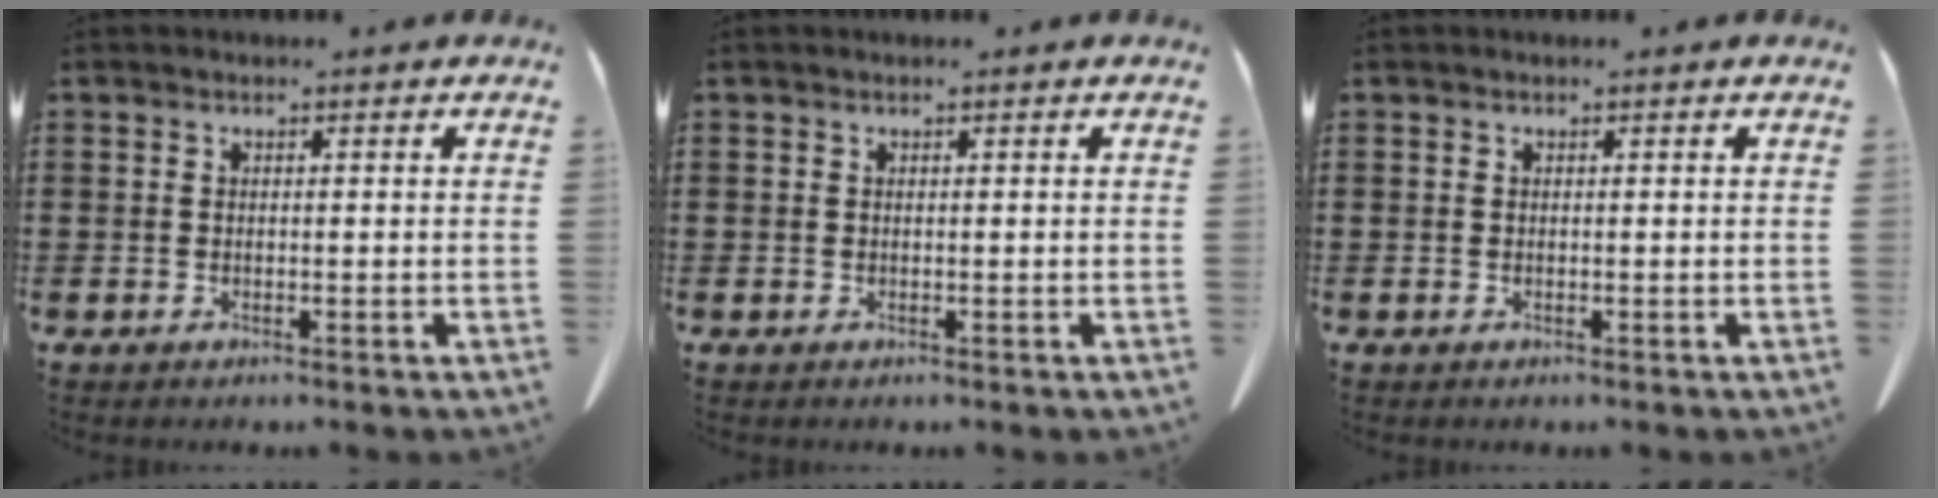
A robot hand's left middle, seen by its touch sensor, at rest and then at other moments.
{"total": 0.0}
{"total": 0.0}